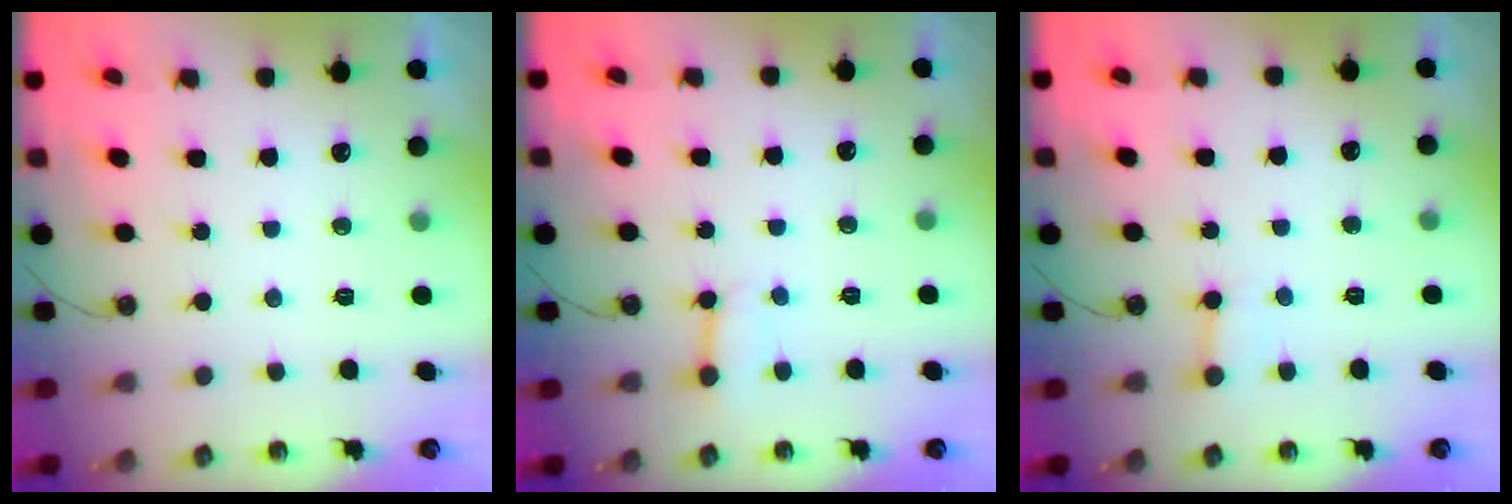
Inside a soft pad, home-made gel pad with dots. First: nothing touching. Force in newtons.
{"total": 3.0, "press": 3.0, "slide": 0.3}
{"total": 2.2, "press": 2.2, "slide": 0.5}